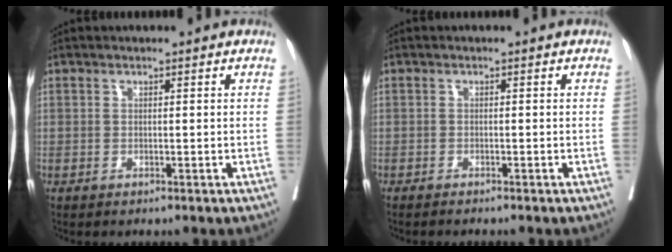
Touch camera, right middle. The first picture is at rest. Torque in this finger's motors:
{"motor_torque": [0.25, -0.35, 0.06, 0.01]}